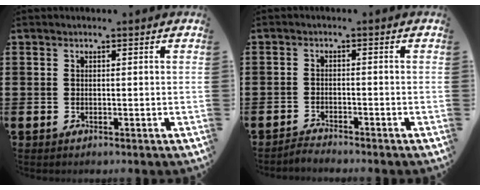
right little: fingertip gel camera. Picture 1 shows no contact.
{"total": 1.7, "force": [-1.7, -0.1, -0.1], "torque": [-0.002, 0.004, -0.035]}